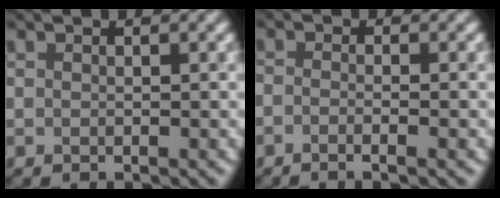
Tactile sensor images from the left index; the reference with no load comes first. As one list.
[{"total": 2.0, "force": [-1.3, 0.5, 1.4], "torque": [-0.011, 0.004, -0.020]}]